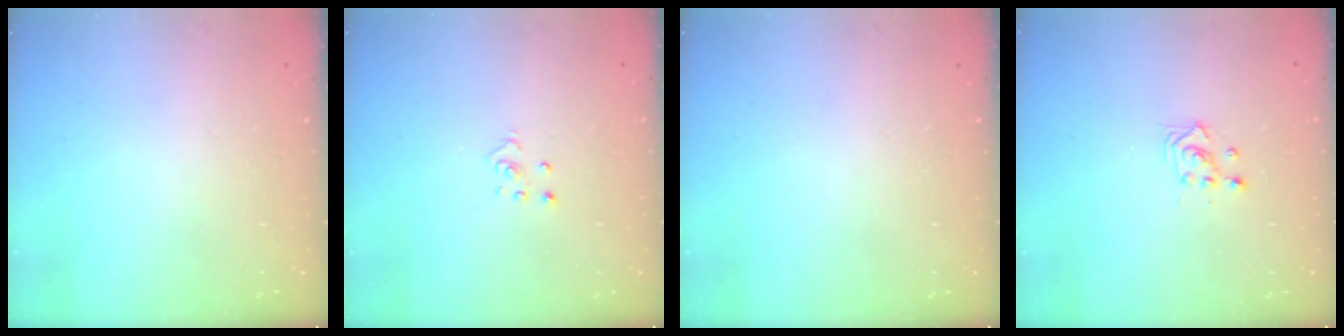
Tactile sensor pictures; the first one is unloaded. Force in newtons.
{"total": 2.8, "press": 2.8, "slide": 0.3}
{"total": 0.0}
{"total": 2.3, "press": 2.3, "slide": 0.3}